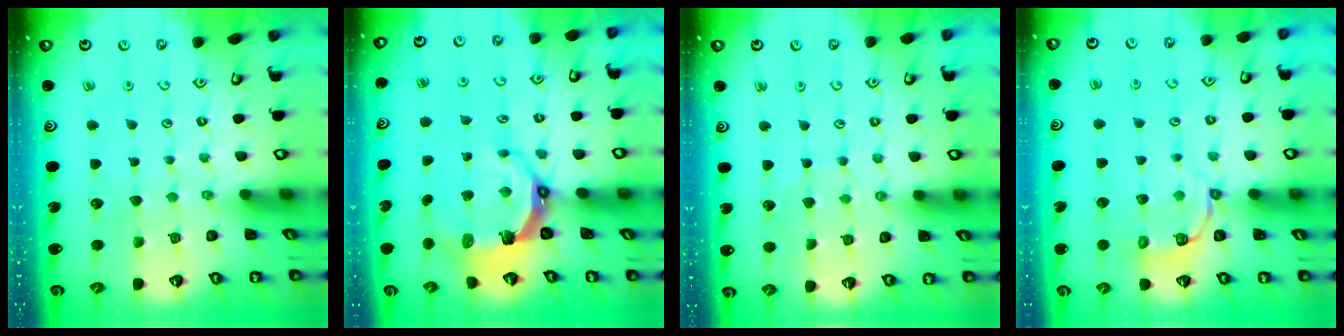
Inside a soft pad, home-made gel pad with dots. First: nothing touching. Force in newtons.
{"total": 8.7, "press": 7.0, "slide": 5.2}
{"total": 3.0, "press": 3.0, "slide": 0.3}
{"total": 4.9, "press": 3.7, "slide": 3.2}